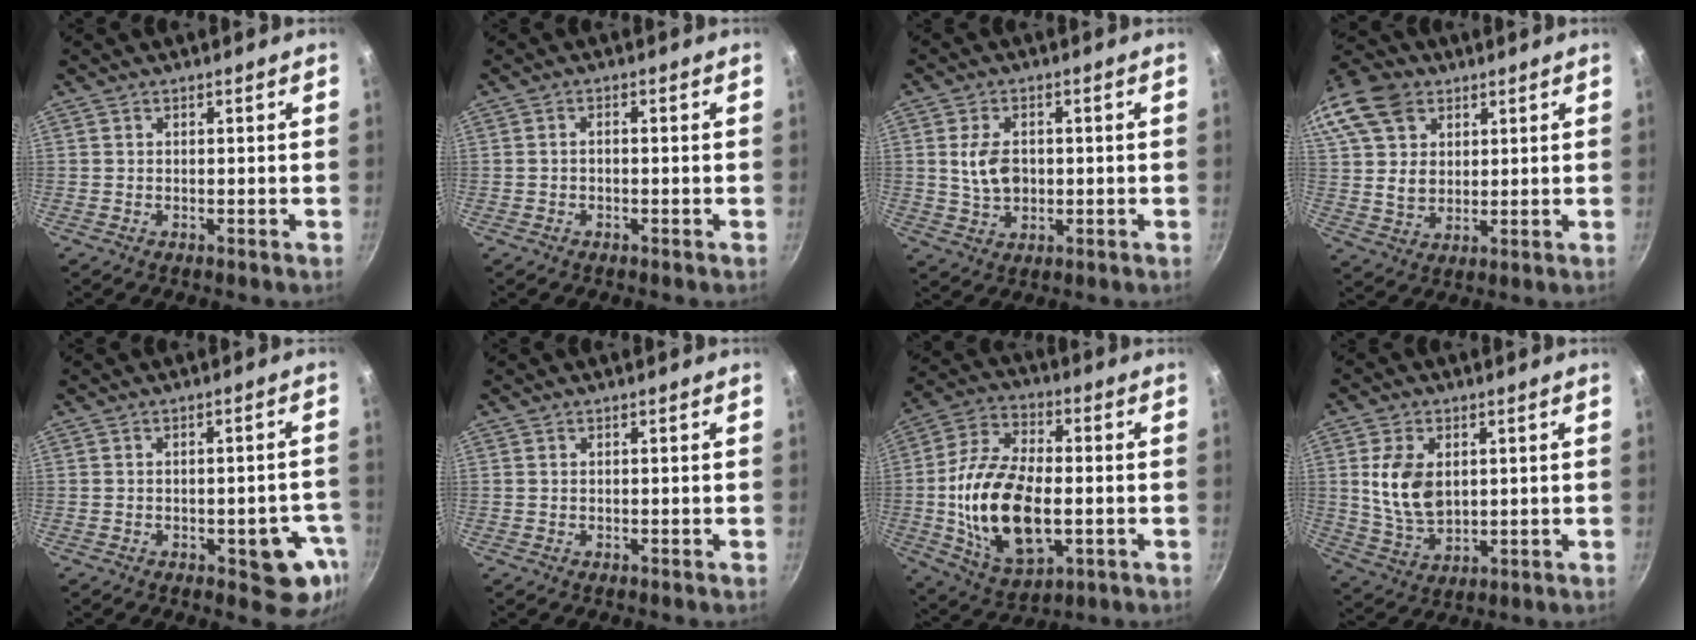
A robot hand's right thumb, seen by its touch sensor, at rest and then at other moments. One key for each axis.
{"total": 1.2, "fx": -0.4, "fy": 0.7, "fz": 0.9, "tx": -0.018, "ty": 0.012, "tz": -0.006}
{"total": 6.8, "fx": 0.4, "fy": 4.7, "fz": 4.9, "tx": -0.078, "ty": 0.000, "tz": 0.009}
{"total": 21.6, "fx": 9.8, "fy": 15.8, "fz": 11.0, "tx": -0.256, "ty": 0.020, "tz": 0.181}
{"total": 9.0, "fx": -3.3, "fy": 4.2, "fz": 7.2, "tx": -0.033, "ty": 0.017, "tz": -0.040}
{"total": 0.0}
{"total": 21.1, "fx": -2.4, "fy": 11.7, "fz": 17.4, "tx": -0.320, "ty": 0.014, "tz": -0.037}
{"total": 10.5, "fx": 1.8, "fy": 6.8, "fz": 7.7, "tx": -0.135, "ty": -0.018, "tz": 0.044}